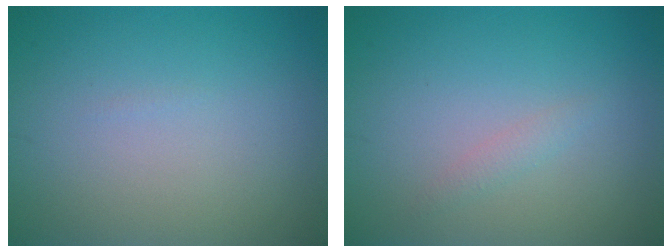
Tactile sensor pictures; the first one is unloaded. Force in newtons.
{"total": 0.9, "press": 0.9, "slide": 0.1}